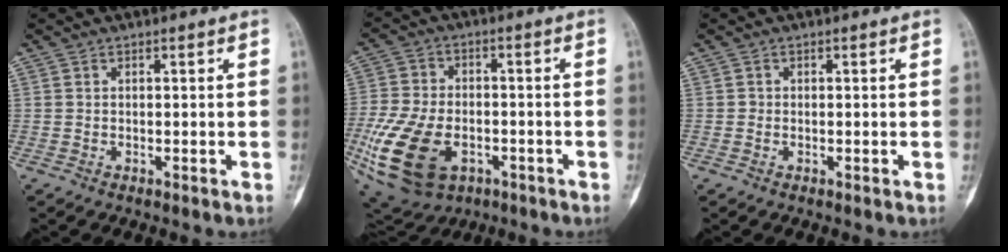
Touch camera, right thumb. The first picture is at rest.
{"total": 19.5, "force": [-6.2, 12.3, 13.7], "torque": [-0.291, 0.003, -0.094]}
{"total": 0.5, "force": [-0.1, 0.5, 0.1], "torque": [0.004, 0.003, -0.004]}